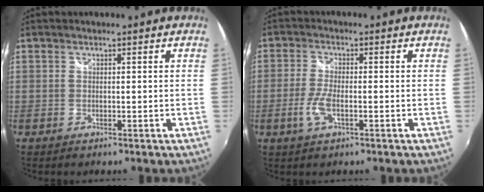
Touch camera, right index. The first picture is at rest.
{"total": 4.7, "force": [-1.7, 1.5, 4.1], "torque": [-0.094, -0.006, -0.034]}